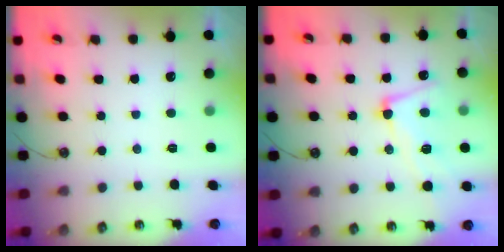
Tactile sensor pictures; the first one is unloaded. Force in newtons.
{"total": 6.0, "press": 5.9, "slide": 1.2}